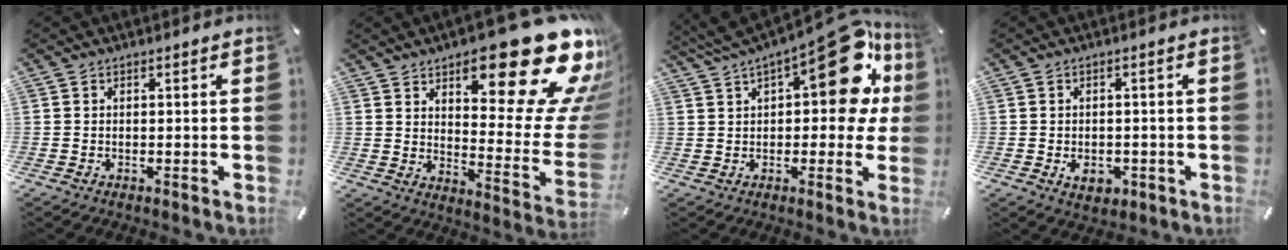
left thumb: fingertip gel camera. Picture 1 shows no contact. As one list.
[{"total": 26.0, "force": [16.0, 9.8, 18.0], "torque": [-0.220, -0.117, 0.260]}, {"total": 22.3, "force": [8.9, 10.3, 17.7], "torque": [-0.230, -0.044, 0.146]}, {"total": 4.0, "force": [-1.1, 3.3, 2.0], "torque": [-0.023, -0.003, -0.022]}]